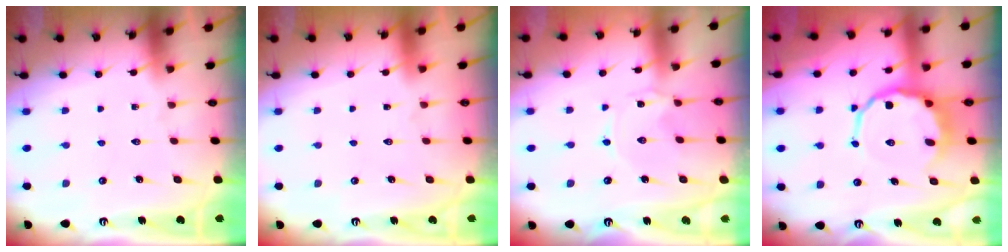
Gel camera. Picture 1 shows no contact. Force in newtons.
{"total": 1.6, "press": 1.6, "slide": 0.1}
{"total": 0.0}
{"total": 8.8, "press": 8.2, "slide": 3.1}